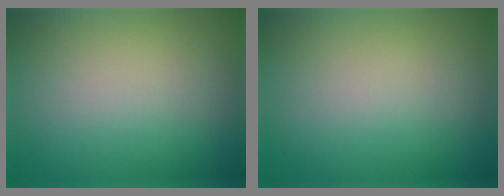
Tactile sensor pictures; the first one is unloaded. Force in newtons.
{"total": 0.0}